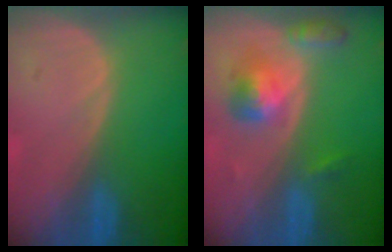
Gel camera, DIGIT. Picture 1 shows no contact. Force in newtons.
{"total": 5.2, "press": 4.9, "slide": 1.7}